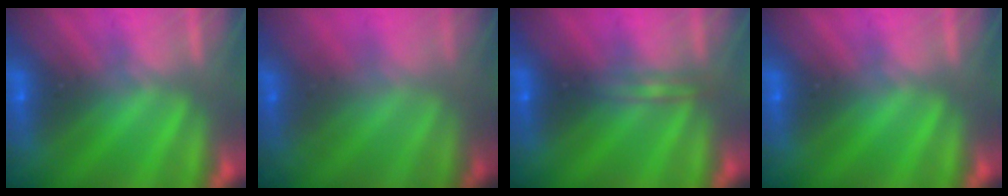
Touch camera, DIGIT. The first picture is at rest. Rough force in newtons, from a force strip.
{"total": 1.7}
{"total": 2.3}
{"total": 0.0}